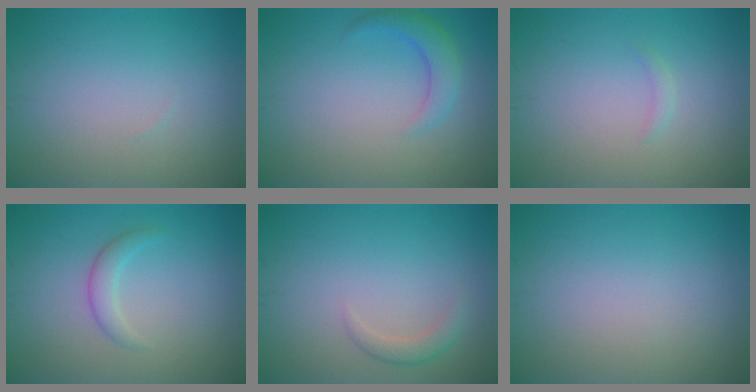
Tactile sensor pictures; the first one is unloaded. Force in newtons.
{"total": 2.6, "press": 2.6, "slide": 0.2}
{"total": 0.6, "press": 0.6, "slide": 0.1}
{"total": 1.7, "press": 1.7, "slide": 0.1}
{"total": 1.5, "press": 1.5, "slide": 0.1}
{"total": 0.0}